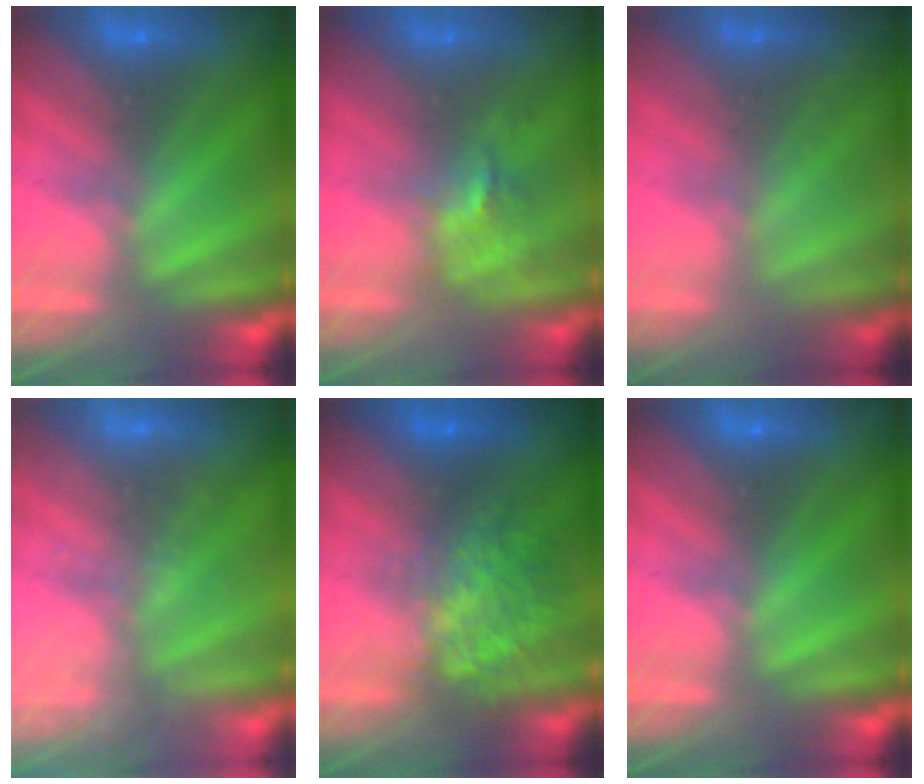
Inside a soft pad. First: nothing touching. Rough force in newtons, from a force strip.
{"total": 2.4}
{"total": 1.7}
{"total": 1.9}
{"total": 7.8}
{"total": 0.0}